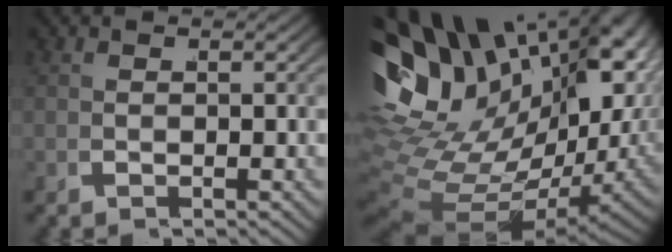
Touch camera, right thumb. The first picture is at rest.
{"total": 19.5, "force": [0.2, 12.8, 14.6], "torque": [-0.300, -0.040, 0.025]}